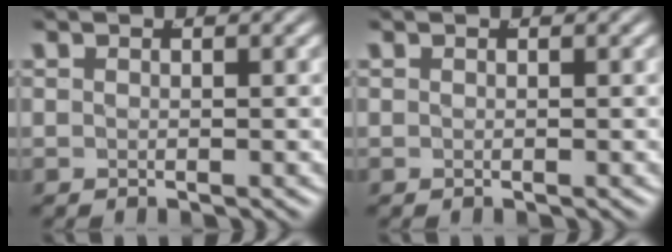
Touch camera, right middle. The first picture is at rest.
{"total": 0.0}